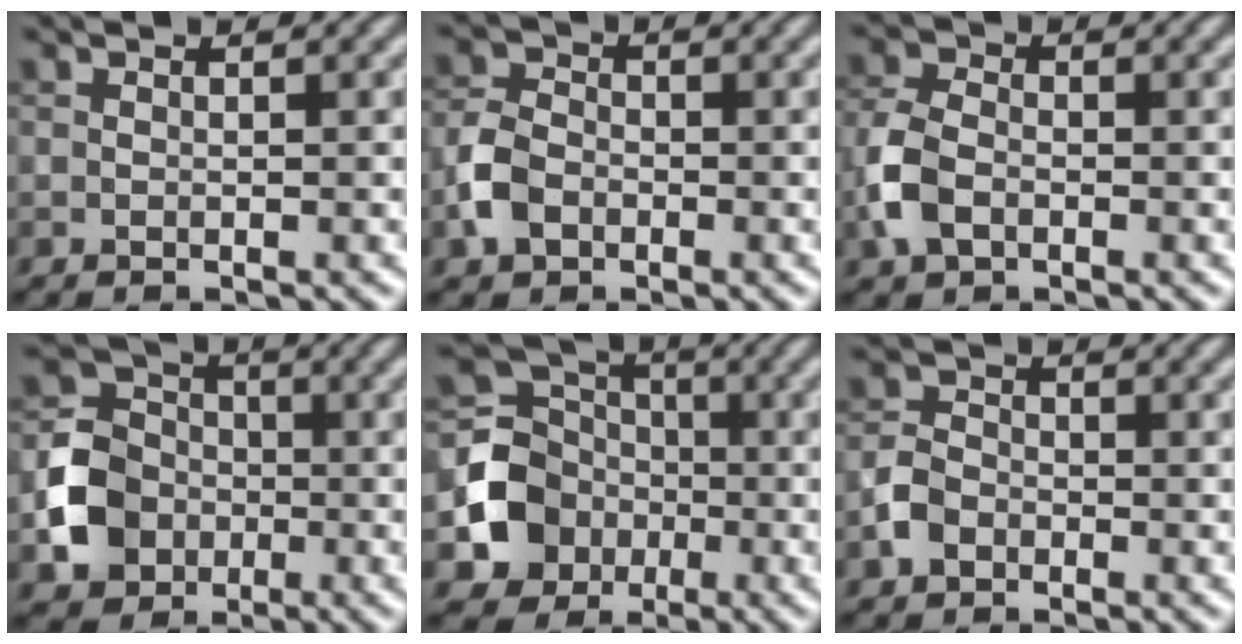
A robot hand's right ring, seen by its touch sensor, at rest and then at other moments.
{"total": 3.6, "force": [-1.5, 2.7, 1.9], "torque": [-0.043, 0.003, -0.038]}
{"total": 4.2, "force": [-1.5, 2.8, 2.7], "torque": [-0.069, 0.002, -0.041]}
{"total": 5.8, "force": [-1.7, 5.0, 2.3], "torque": [-0.046, 0.005, -0.043]}
{"total": 6.4, "force": [-1.8, 5.7, 2.3], "torque": [-0.042, 0.000, -0.042]}
{"total": 2.5, "force": [-1.3, 1.9, 1.1], "torque": [-0.019, 0.006, -0.034]}